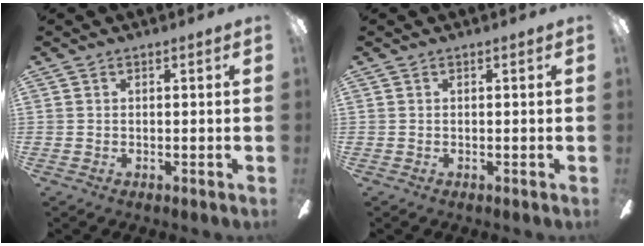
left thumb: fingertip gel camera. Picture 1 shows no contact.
{"total": 0.0}